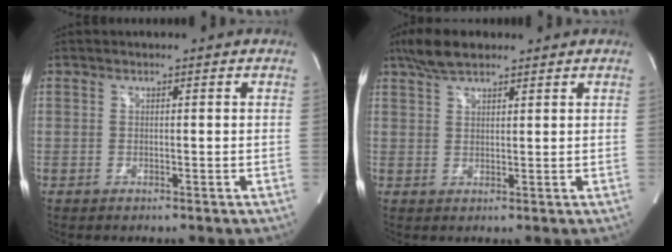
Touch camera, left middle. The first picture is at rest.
{"total": 5.4, "force": [4.2, 1.7, 2.9], "torque": [-0.069, 0.016, 0.081]}